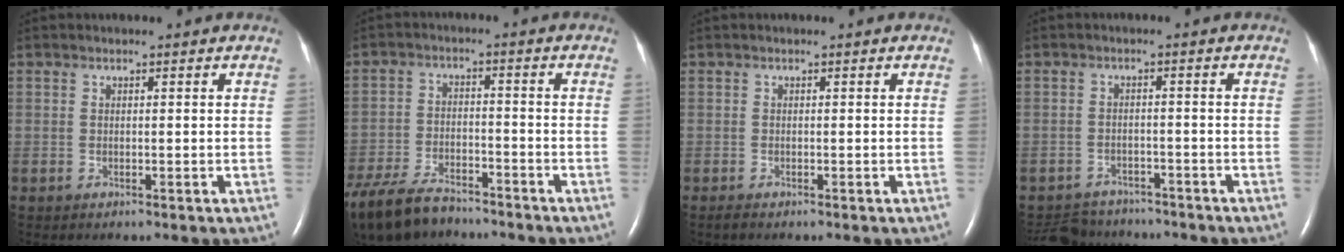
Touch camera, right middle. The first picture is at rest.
{"total": 12.8, "force": [-10.4, 4.5, 5.9], "torque": [-0.121, -0.021, -0.173]}
{"total": 0.5, "force": [-0.4, 0.0, 0.3], "torque": [-0.010, -0.002, -0.009]}
{"total": 7.3, "force": [-6.7, 2.8, 0.6], "torque": [-0.013, 0.006, -0.096]}